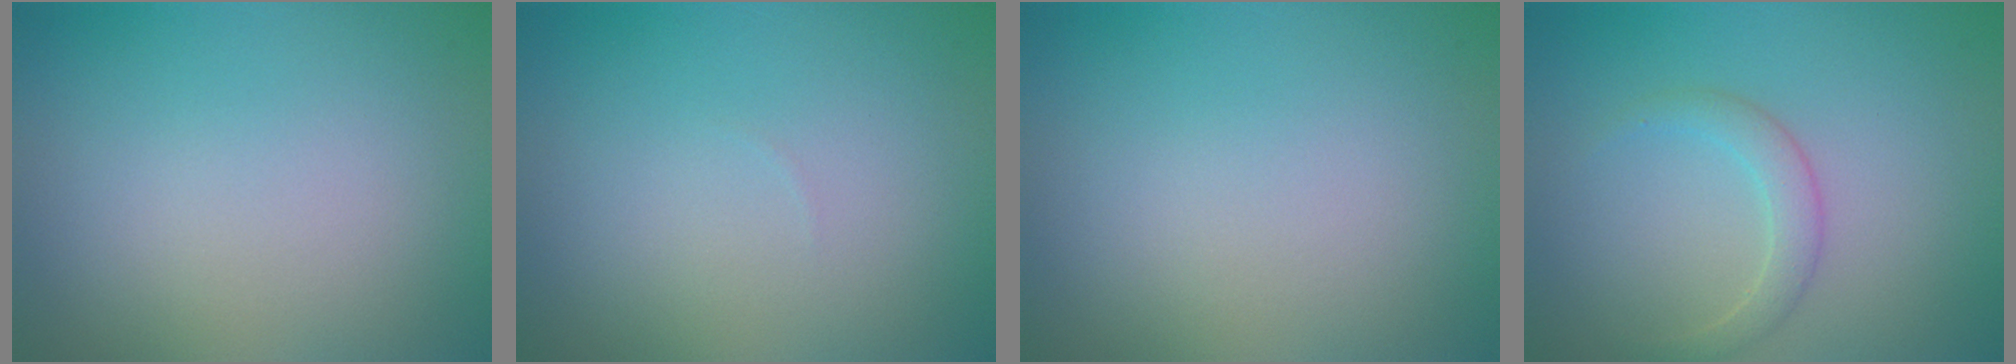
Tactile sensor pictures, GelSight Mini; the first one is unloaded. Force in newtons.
{"total": 0.0}
{"total": 0.0}
{"total": 1.8, "press": 1.8, "slide": 0.2}